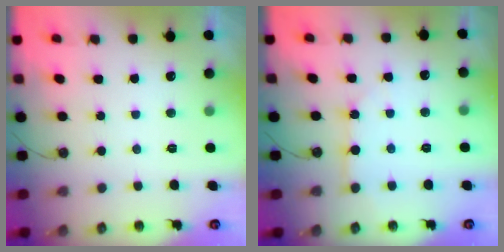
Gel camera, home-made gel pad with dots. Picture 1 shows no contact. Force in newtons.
{"total": 5.3, "press": 5.3, "slide": 0.4}